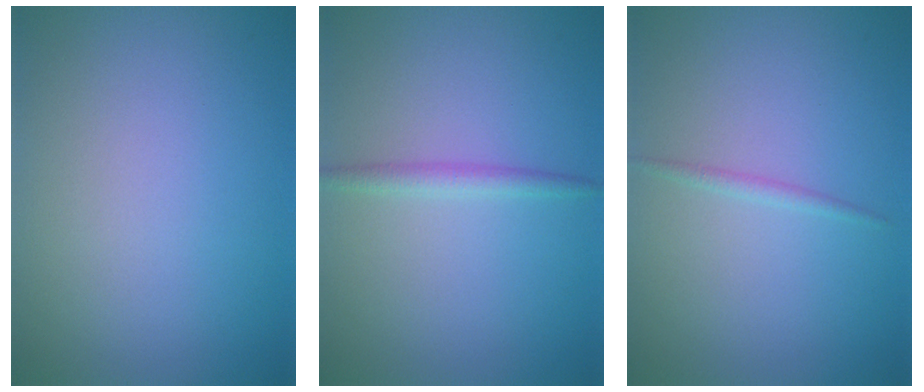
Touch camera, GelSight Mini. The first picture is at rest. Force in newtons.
{"total": 1.5, "press": 1.5, "slide": 0.1}
{"total": 0.8, "press": 0.8, "slide": 0.0}